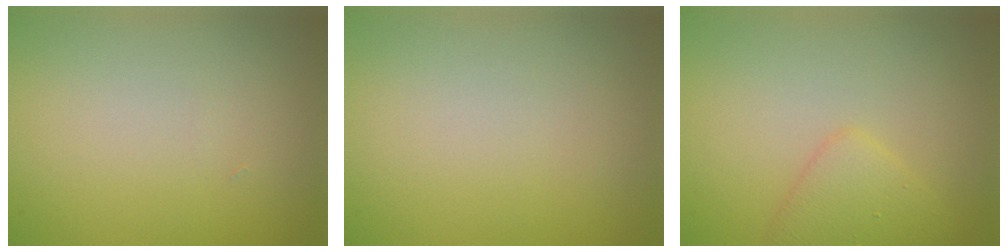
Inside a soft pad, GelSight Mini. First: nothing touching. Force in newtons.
{"total": 0.0}
{"total": 2.3, "press": 2.3, "slide": 0.0}